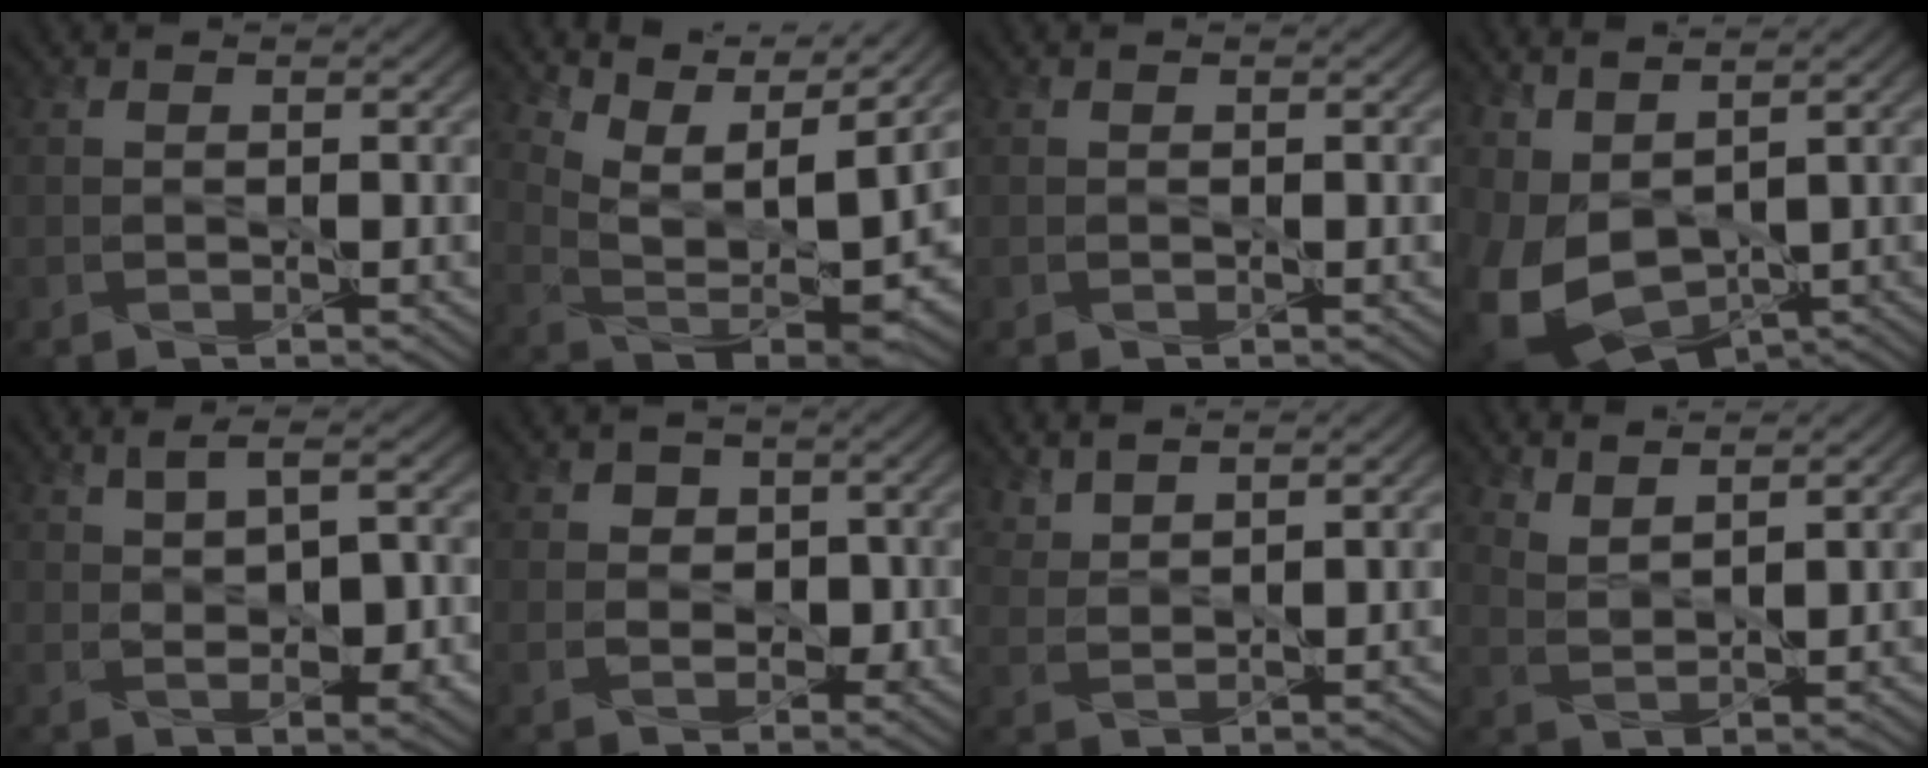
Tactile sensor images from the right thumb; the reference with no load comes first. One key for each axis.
{"total": 10.6, "fx": 7.5, "fy": 2.5, "fz": 7.1, "tx": -0.162, "ty": -0.004, "tz": 0.131}
{"total": 0.0}
{"total": 12.1, "fx": 0.8, "fy": 7.7, "fz": 9.3, "tx": -0.235, "ty": -0.018, "tz": 0.038}
{"total": 5.7, "fx": 0.8, "fy": 2.3, "fz": 5.2, "tx": -0.086, "ty": 0.002, "tz": 0.019}
{"total": 3.7, "fx": 0.7, "fy": 3.2, "fz": 1.8, "tx": -0.037, "ty": 0.001, "tz": 0.006}
{"total": 3.8, "fx": 3.2, "fy": 0.9, "fz": 1.7, "tx": -0.045, "ty": -0.004, "tz": 0.079}
{"total": 4.5, "fx": 3.7, "fy": 1.0, "fz": 2.3, "tx": -0.055, "ty": -0.012, "tz": 0.085}